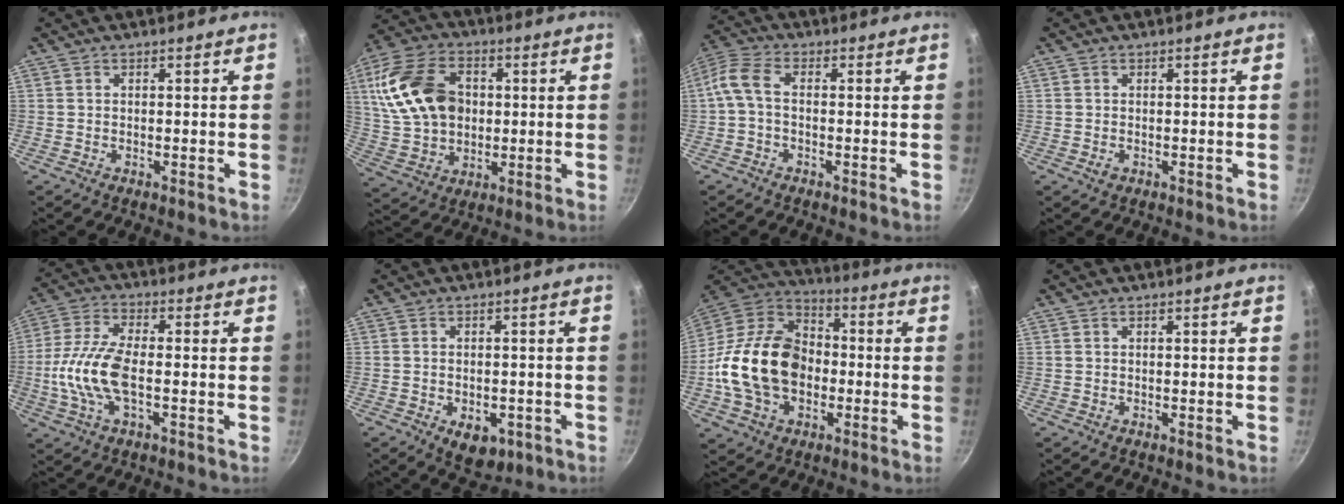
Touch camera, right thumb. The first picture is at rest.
{"total": 18.1, "force": [3.0, 13.1, 12.2], "torque": [-0.219, 0.013, 0.058]}
{"total": 5.7, "force": [-0.6, 3.3, 4.6], "torque": [-0.115, 0.023, -0.028]}
{"total": 1.0, "force": [-0.2, 0.8, 0.5], "torque": [-0.006, 0.000, -0.004]}
{"total": 11.7, "force": [-2.0, 4.8, 10.4], "torque": [-0.221, 0.021, -0.050]}
{"total": 6.7, "force": [-2.6, 4.2, 4.6], "torque": [-0.040, 0.009, -0.024]}
{"total": 21.0, "force": [-3.0, 15.0, 14.4], "torque": [-0.233, 0.040, -0.063]}
{"total": 0.0}